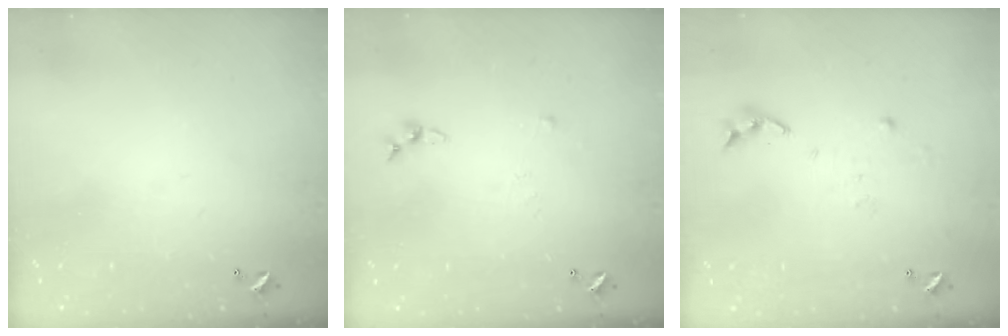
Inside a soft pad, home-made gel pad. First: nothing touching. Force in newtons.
{"total": 3.3, "press": 3.3, "slide": 0.5}
{"total": 6.3, "press": 6.3, "slide": 0.6}